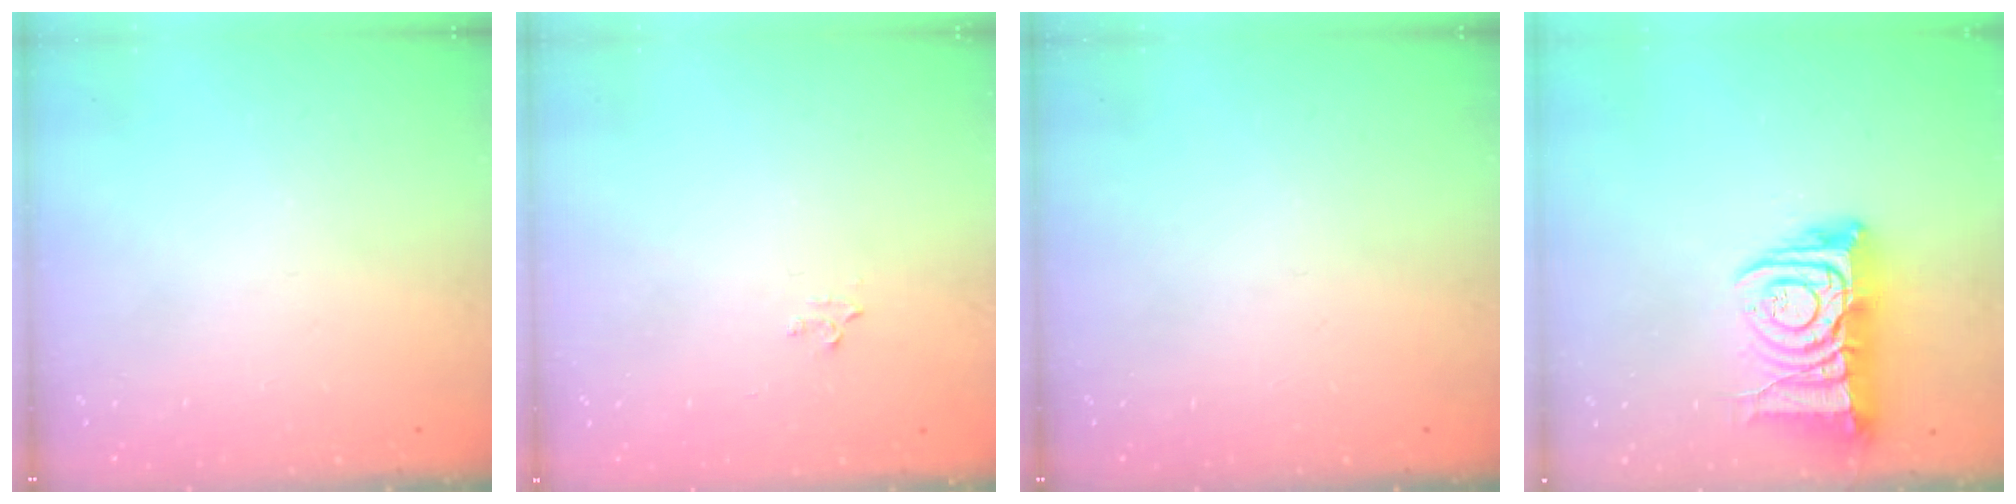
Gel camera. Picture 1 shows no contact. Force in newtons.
{"total": 2.9, "press": 2.8, "slide": 0.4}
{"total": 0.0}
{"total": 13.5, "press": 13.4, "slide": 1.5}